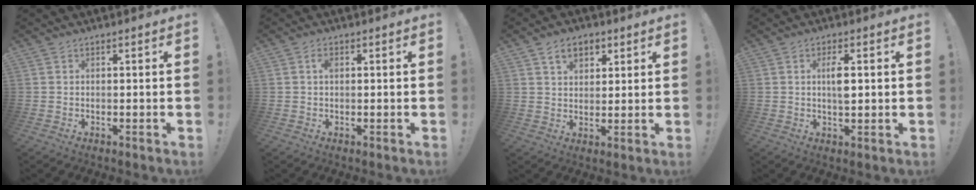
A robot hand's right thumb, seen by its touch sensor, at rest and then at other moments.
{"total": 1.9, "force": [0.5, 1.0, 1.5], "torque": [-0.027, 0.004, 0.007]}
{"total": 7.2, "force": [3.8, 4.9, 3.8], "torque": [-0.055, -0.006, 0.070]}
{"total": 5.0, "force": [0.7, 1.6, 4.6], "torque": [-0.069, -0.006, 0.006]}